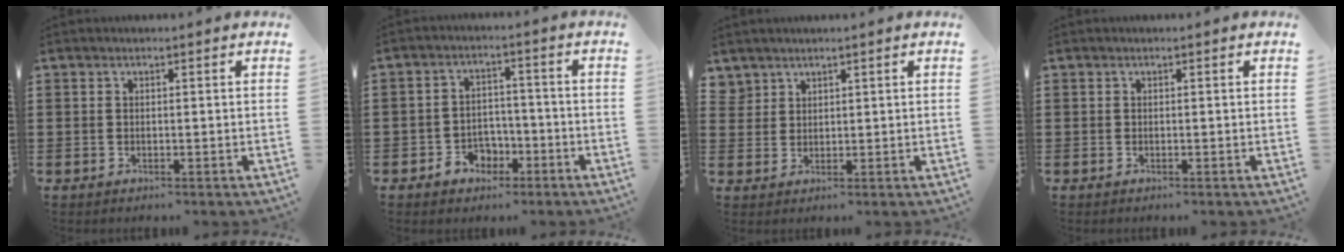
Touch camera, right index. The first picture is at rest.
{"total": 3.9, "force": [-2.4, 2.9, 1.1], "torque": [-0.025, 0.012, -0.048]}
{"total": 2.3, "force": [2.1, 1.0, -0.2], "torque": [-0.004, 0.001, 0.042]}
{"total": 0.0}